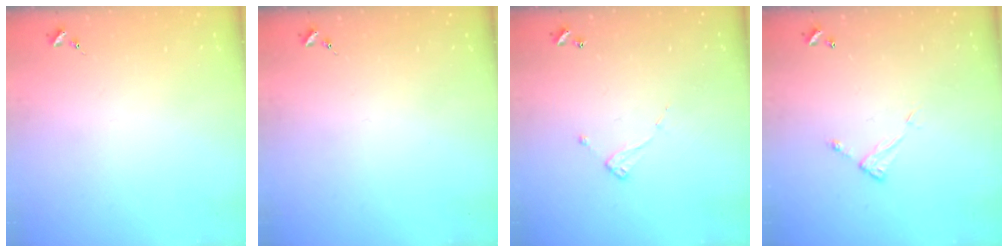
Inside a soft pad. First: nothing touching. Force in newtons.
{"total": 0.0}
{"total": 5.0, "press": 5.0, "slide": 0.4}
{"total": 5.8, "press": 5.8, "slide": 0.2}